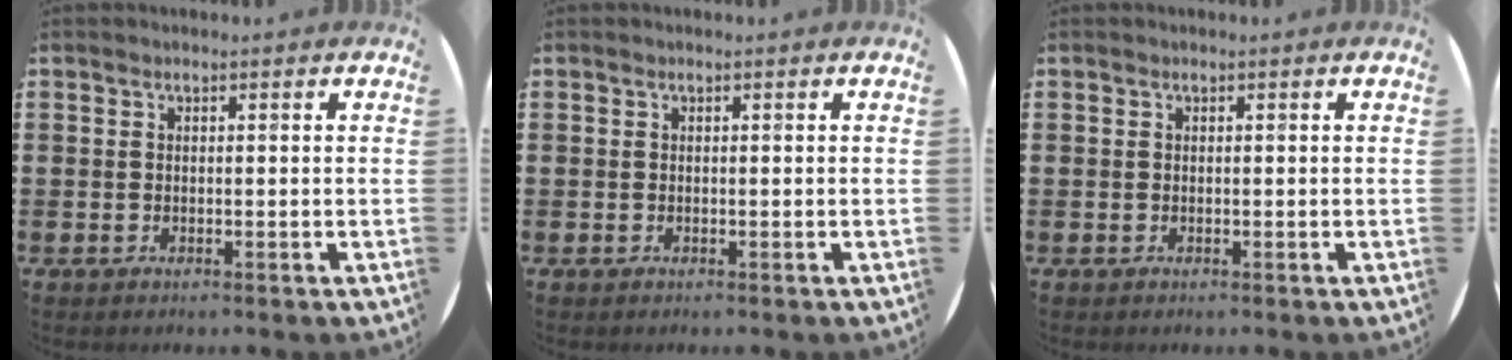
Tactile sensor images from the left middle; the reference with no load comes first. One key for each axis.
{"total": 0.0}
{"total": 0.0}